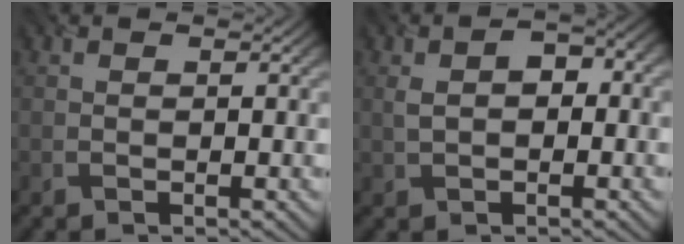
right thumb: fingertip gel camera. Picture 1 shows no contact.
{"total": 3.1, "force": [0.2, 2.0, 2.3], "torque": [-0.050, 0.002, 0.005]}